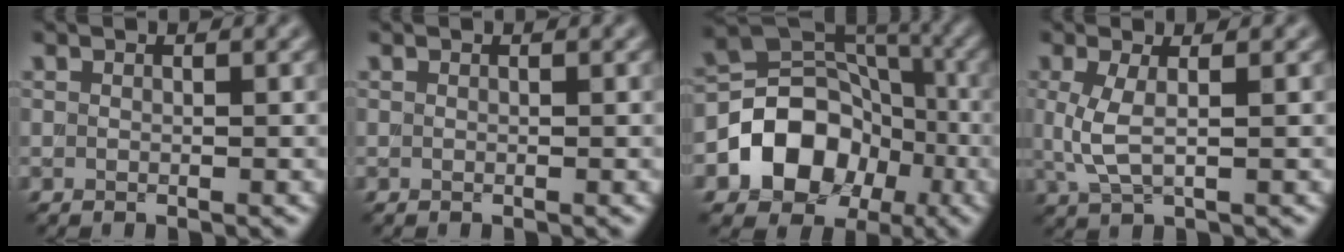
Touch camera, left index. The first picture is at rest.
{"total": 0.0}
{"total": 9.2, "force": [-3.1, 7.2, 4.8], "torque": [-0.059, 0.000, -0.059]}
{"total": 2.9, "force": [0.3, 1.0, 2.7], "torque": [-0.066, -0.004, 0.008]}